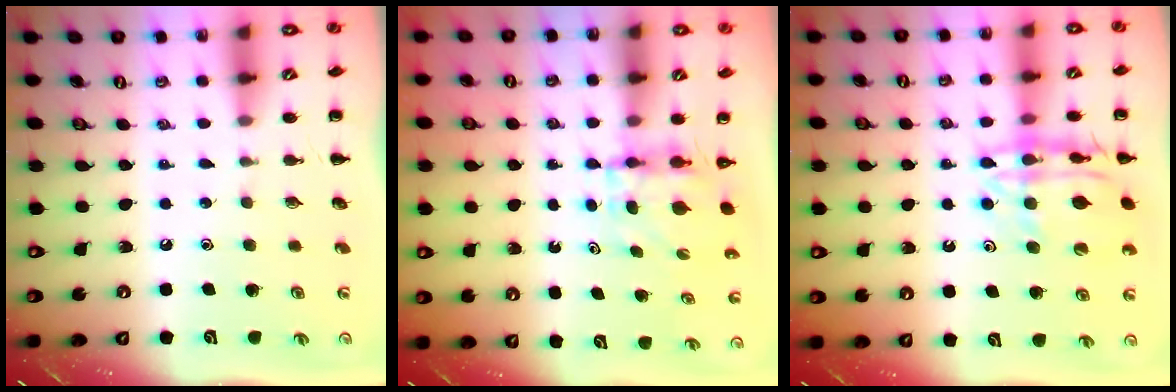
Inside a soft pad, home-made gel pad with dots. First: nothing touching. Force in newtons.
{"total": 4.0, "press": 4.0, "slide": 0.3}
{"total": 16.3, "press": 16.1, "slide": 2.3}